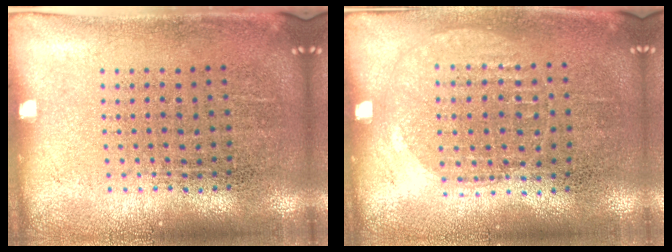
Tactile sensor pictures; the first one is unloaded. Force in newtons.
{"total": 1.0, "press": 0.9, "slide": 0.4}